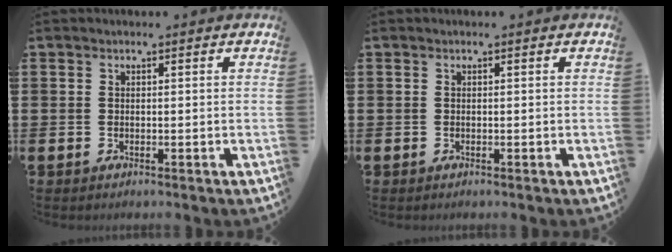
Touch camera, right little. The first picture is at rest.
{"total": 0.0}